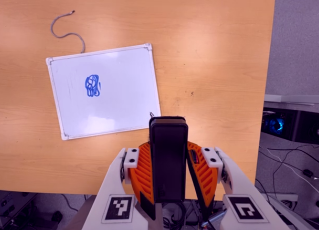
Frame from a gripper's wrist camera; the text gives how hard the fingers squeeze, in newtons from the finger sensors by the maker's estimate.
{"total": 5.9, "left": 4.9, "right": 7.0}